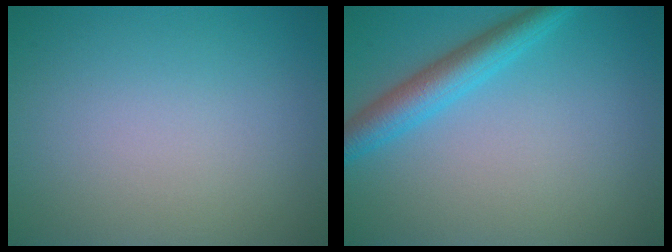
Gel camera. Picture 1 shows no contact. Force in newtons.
{"total": 3.8, "press": 3.8, "slide": 0.1}